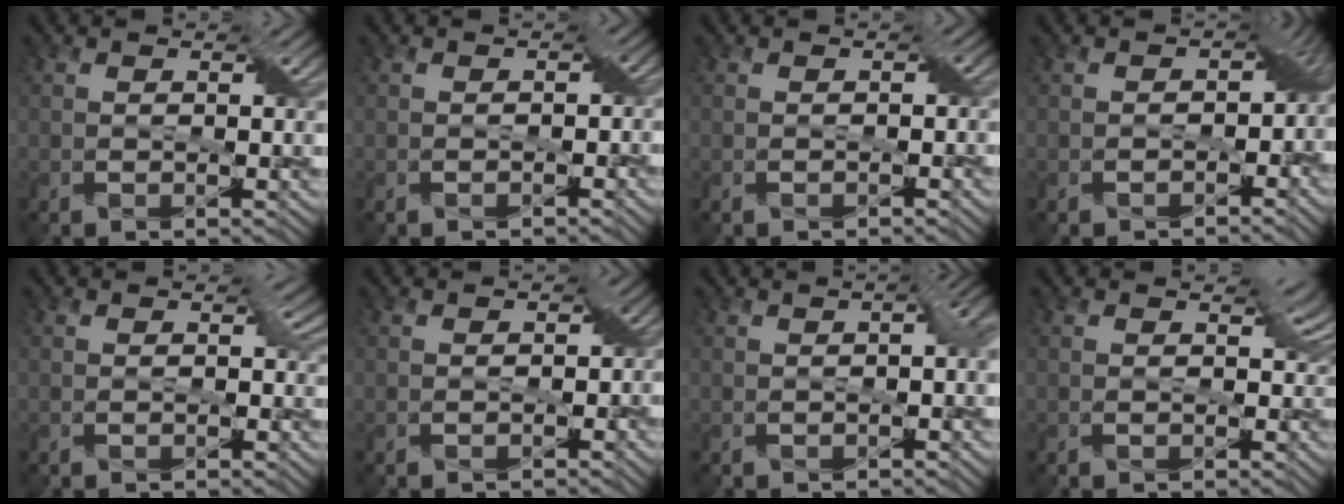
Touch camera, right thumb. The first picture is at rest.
{"total": 1.5, "force": [-0.6, 1.1, 0.7], "torque": [0.002, 0.001, -0.009]}
{"total": 0.5, "force": [-0.4, 0.3, 0.1], "torque": [0.003, 0.001, -0.004]}
{"total": 4.8, "force": [-2.0, 3.3, 2.8], "torque": [-0.021, -0.015, -0.035]}
{"total": 1.5, "force": [-0.3, 1.2, 0.7], "torque": [0.005, 0.000, -0.009]}
{"total": 2.5, "force": [-0.9, 1.9, 1.4], "torque": [-0.005, -0.002, -0.014]}
{"total": 4.1, "force": [-1.0, 2.2, 3.3], "torque": [-0.042, -0.007, -0.014]}
{"total": 1.4, "force": [-0.3, 1.1, 0.8], "torque": [-0.007, 0.002, -0.012]}